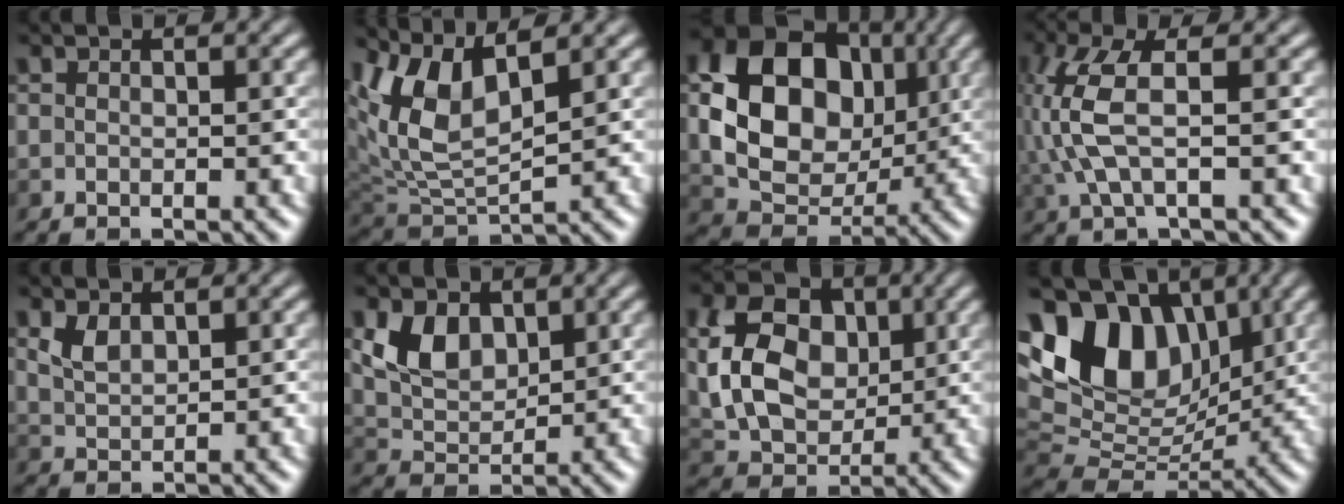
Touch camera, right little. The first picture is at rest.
{"total": 6.8, "force": [2.4, 3.2, 5.5], "torque": [-0.118, 0.003, 0.047]}
{"total": 12.3, "force": [1.4, 9.3, 7.9], "torque": [-0.149, 0.003, 0.023]}
{"total": 6.3, "force": [-0.8, 2.5, 5.8], "torque": [-0.150, 0.010, -0.020]}
{"total": 1.4, "force": [0.3, 0.9, 1.1], "torque": [-0.031, -0.003, 0.010]}
{"total": 3.7, "force": [0.9, 2.7, 2.4], "torque": [-0.054, -0.012, 0.017]}
{"total": 8.7, "force": [0.4, 6.4, 5.8], "torque": [-0.127, 0.000, 0.000]}
{"total": 12.1, "force": [4.9, 7.9, 7.7], "torque": [-0.144, 0.033, 0.082]}